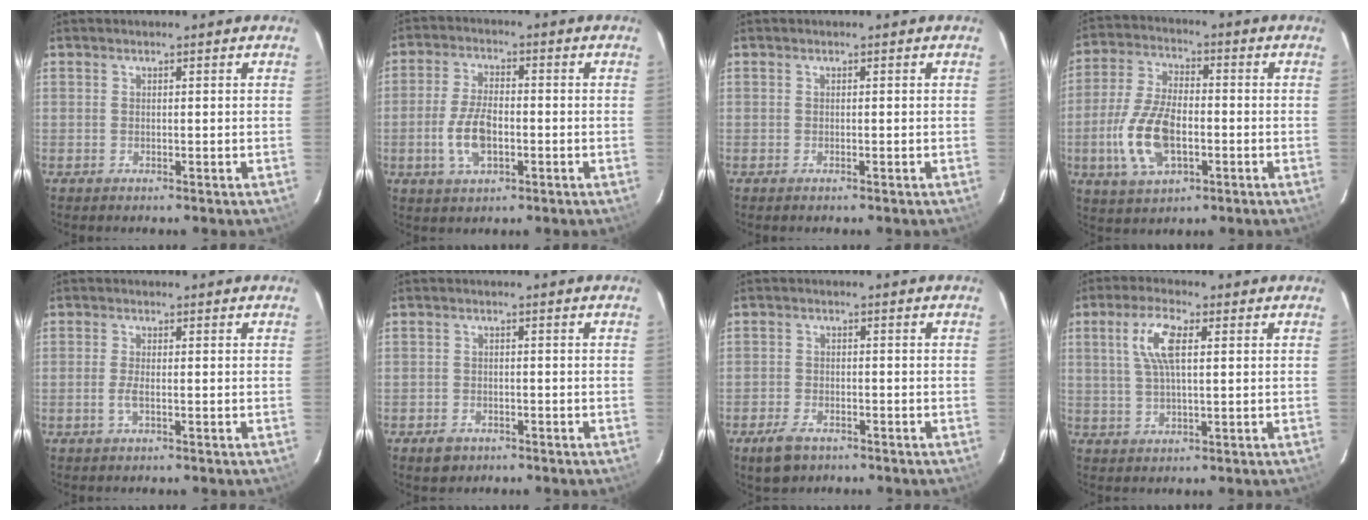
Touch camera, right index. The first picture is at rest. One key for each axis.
{"total": 7.3, "fx": -2.0, "fy": 3.9, "fz": 5.9, "tx": -0.124, "ty": 0.003, "tz": -0.033}
{"total": 0.0}
{"total": 13.2, "fx": -3.4, "fy": 6.7, "fz": 10.9, "tx": -0.237, "ty": 0.001, "tz": -0.060}
{"total": 2.2, "fx": -0.7, "fy": 0.4, "fz": 2.1, "tx": -0.044, "ty": -0.002, "tz": -0.015}
{"total": 3.4, "fx": -2.2, "fy": 2.5, "fz": 1.0, "tx": -0.032, "ty": 0.001, "tz": -0.033}
{"total": 5.4, "fx": -3.7, "fy": 2.9, "fz": 2.7, "tx": -0.075, "ty": -0.006, "tz": -0.063}
{"total": 7.0, "fx": 2.0, "fy": 2.3, "fz": 6.3, "tx": -0.126, "ty": 0.011, "tz": 0.041}